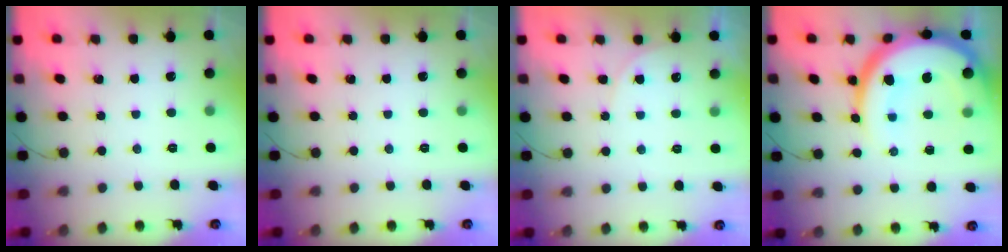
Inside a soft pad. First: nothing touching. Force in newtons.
{"total": 0.0}
{"total": 4.7, "press": 4.7, "slide": 0.3}
{"total": 22.7, "press": 22.6, "slide": 1.7}